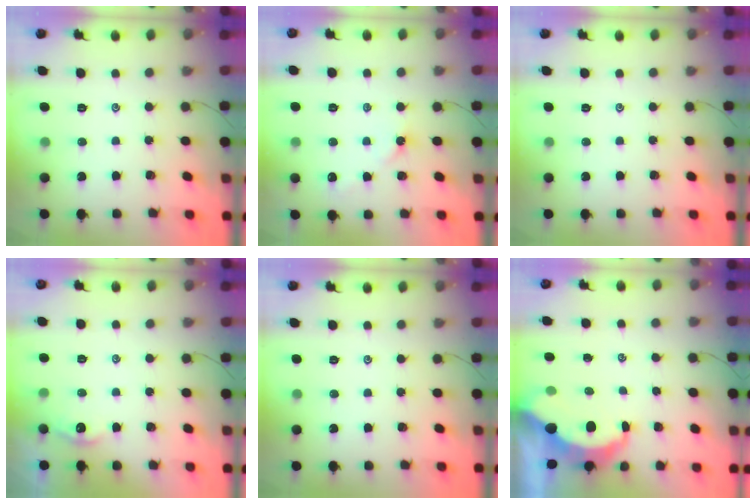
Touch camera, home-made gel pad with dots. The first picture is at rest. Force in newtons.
{"total": 2.9, "press": 2.9, "slide": 0.6}
{"total": 0.0}
{"total": 2.7, "press": 2.7, "slide": 0.3}
{"total": 0.0}
{"total": 5.9, "press": 5.9, "slide": 0.6}